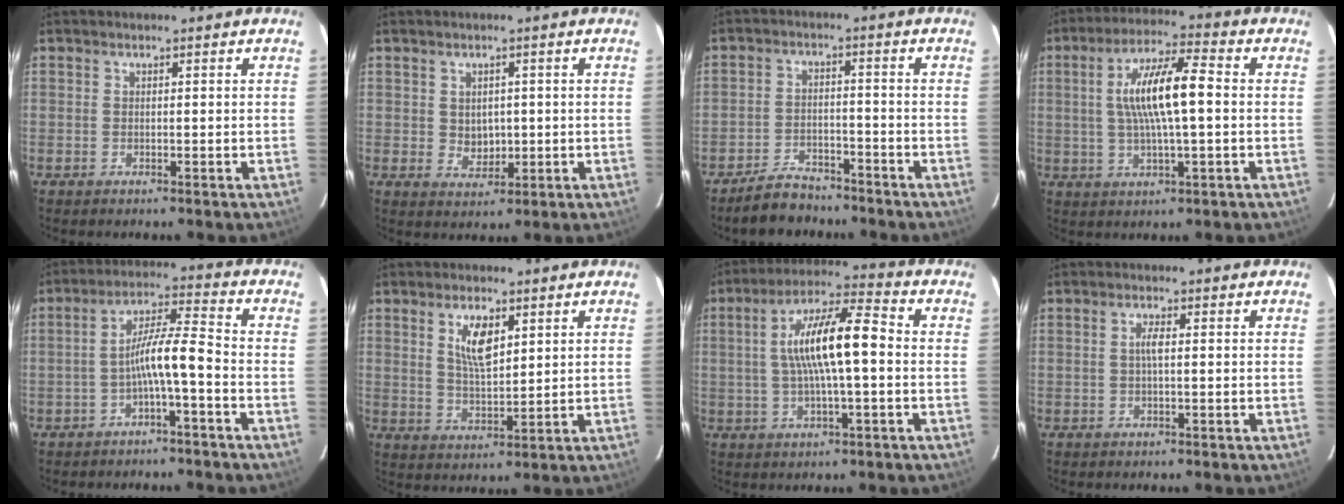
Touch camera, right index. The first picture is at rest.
{"total": 3.8, "force": [0.2, 3.1, 2.1], "torque": [-0.033, 0.002, 0.010]}
{"total": 6.7, "force": [-5.7, 3.0, 1.7], "torque": [-0.059, 0.012, -0.089]}
{"total": 11.6, "force": [0.7, 2.2, 11.4], "torque": [-0.210, 0.010, 0.012]}
{"total": 6.9, "force": [-3.0, 0.3, 6.2], "torque": [-0.131, 0.015, -0.052]}
{"total": 6.8, "force": [2.9, 2.8, 5.4], "torque": [-0.097, 0.000, 0.059]}
{"total": 12.7, "force": [0.1, 2.5, 12.5], "torque": [-0.223, 0.020, 0.001]}
{"total": 1.8, "force": [0.0, 0.2, 1.7], "torque": [-0.034, 0.003, -0.001]}